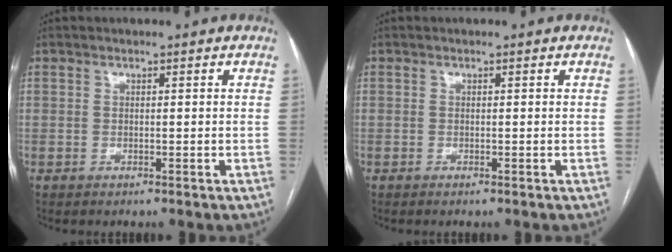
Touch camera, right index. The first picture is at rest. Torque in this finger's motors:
{"motor_torque": [-0.09, 0.00, -0.03, -0.01]}